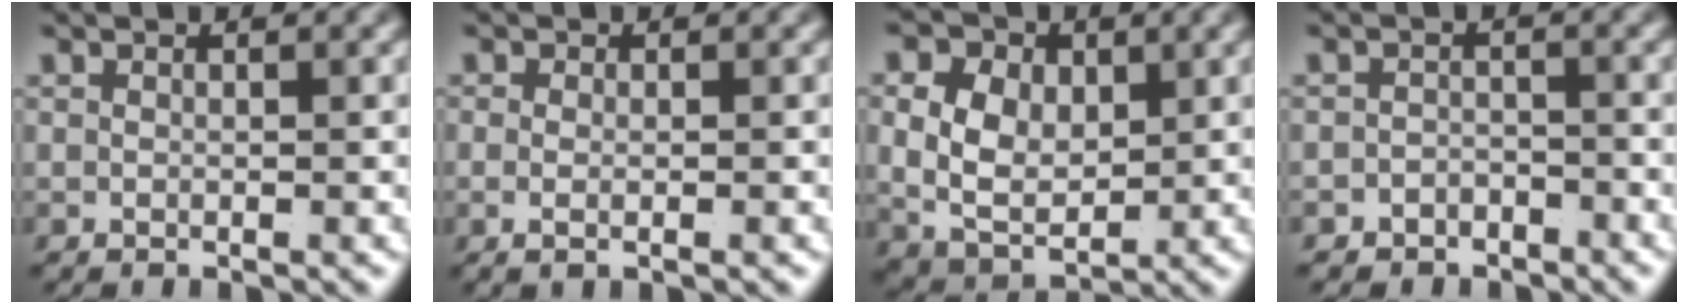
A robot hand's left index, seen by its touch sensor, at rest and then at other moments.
{"total": 1.1, "force": [-0.4, 0.0, 1.0], "torque": [-0.026, -0.011, -0.002]}
{"total": 9.5, "force": [0.3, 7.9, 5.3], "torque": [-0.115, -0.029, 0.009]}
{"total": 2.8, "force": [-2.6, 1.1, -0.4], "torque": [0.016, -0.013, -0.042]}